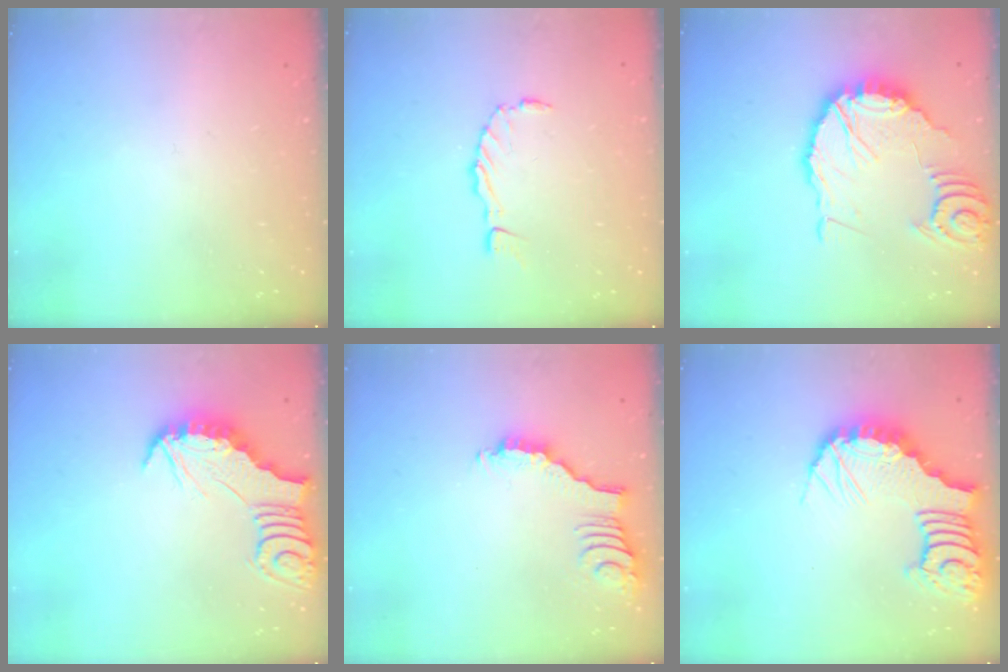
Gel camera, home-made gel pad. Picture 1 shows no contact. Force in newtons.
{"total": 0.6, "press": 0.6, "slide": 0.2}
{"total": 15.2, "press": 15.1, "slide": 1.9}
{"total": 3.0, "press": 3.0, "slide": 0.3}
{"total": 2.8, "press": 2.8, "slide": 0.3}
{"total": 13.8, "press": 13.7, "slide": 1.8}